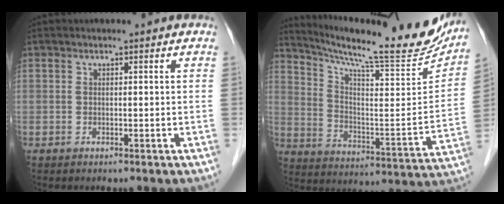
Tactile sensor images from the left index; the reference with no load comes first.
{"total": 24.8, "force": [22.2, 2.0, 10.9], "torque": [-0.178, -0.062, 0.309]}